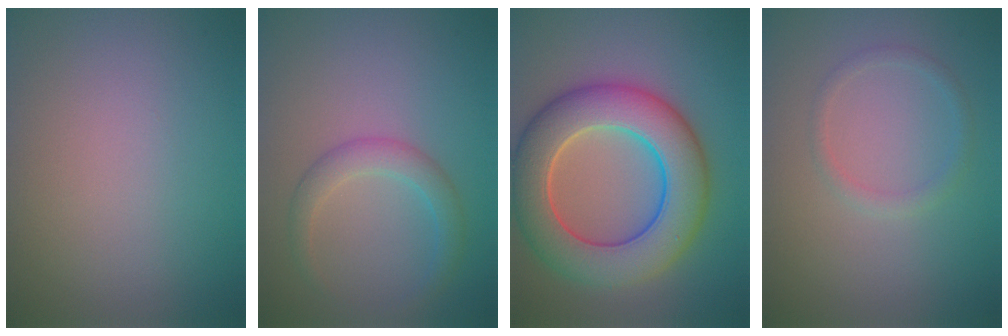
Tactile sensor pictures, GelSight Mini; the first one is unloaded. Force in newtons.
{"total": 2.4, "press": 2.4, "slide": 0.1}
{"total": 10.2, "press": 10.1, "slide": 0.6}
{"total": 1.3, "press": 1.3, "slide": 0.1}